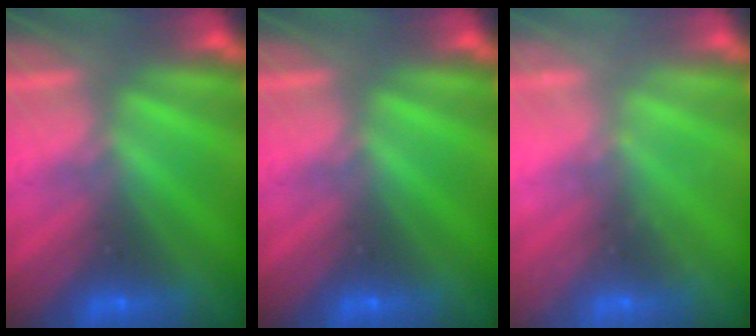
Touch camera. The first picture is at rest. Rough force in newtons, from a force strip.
{"total": 0.0}
{"total": 2.0}